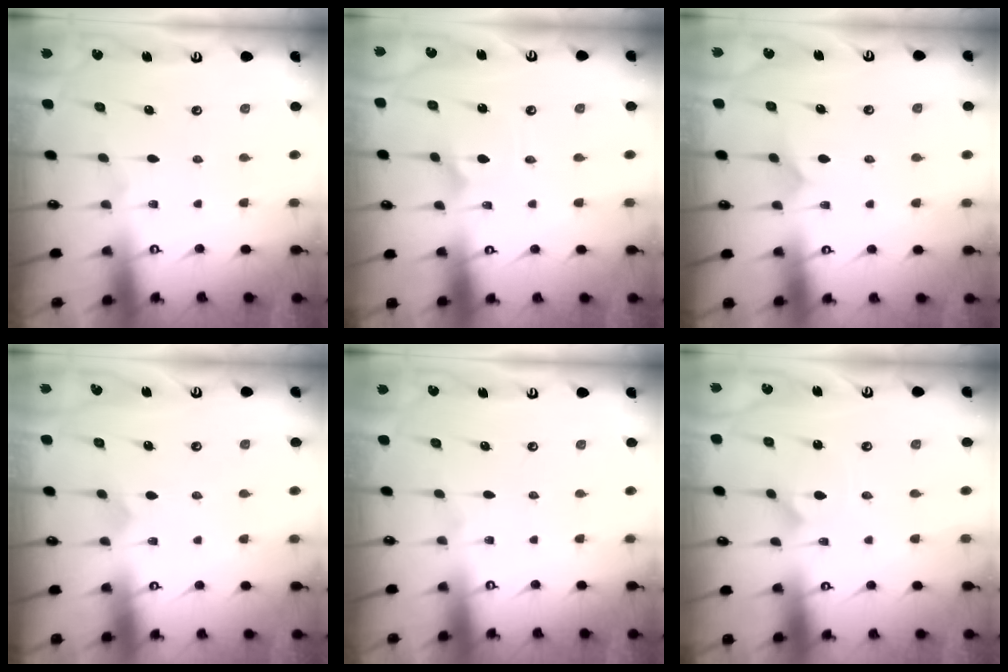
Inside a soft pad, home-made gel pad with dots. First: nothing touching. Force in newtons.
{"total": 2.6, "press": 2.5, "slide": 0.3}
{"total": 4.3, "press": 4.3, "slide": 0.3}
{"total": 2.8, "press": 2.8, "slide": 0.3}
{"total": 0.0}
{"total": 2.4, "press": 2.4, "slide": 0.1}